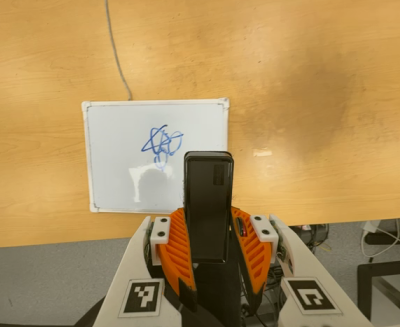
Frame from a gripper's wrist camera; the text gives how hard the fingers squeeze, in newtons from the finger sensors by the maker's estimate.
{"total": 5.9, "left": 3.6, "right": 8.1}